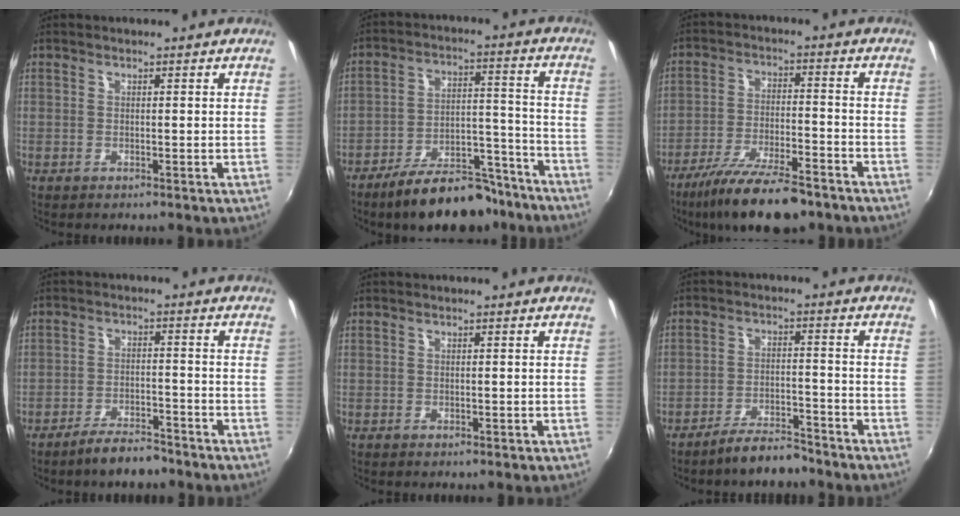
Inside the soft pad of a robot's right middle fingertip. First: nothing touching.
{"total": 16.6, "force": [-13.4, 6.1, 7.6], "torque": [-0.131, 0.023, -0.185]}
{"total": 14.9, "force": [-11.5, 3.6, 8.7], "torque": [-0.181, -0.027, -0.192]}
{"total": 6.2, "force": [-5.2, 1.8, 2.8], "torque": [-0.069, 0.008, -0.080]}
{"total": 0.0}
{"total": 6.7, "force": [-5.9, 1.7, 2.7], "torque": [-0.063, 0.011, -0.091]}